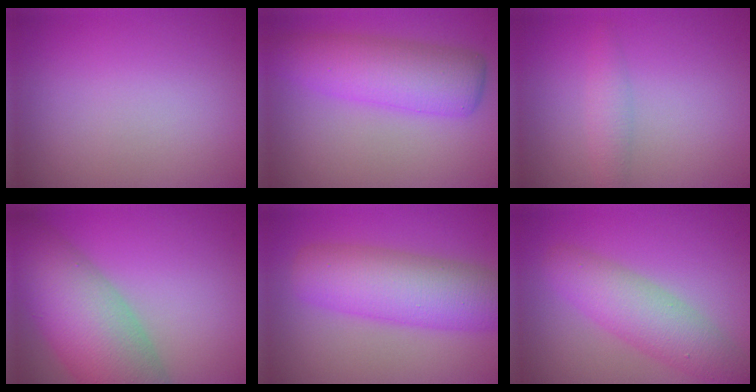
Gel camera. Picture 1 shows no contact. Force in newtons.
{"total": 6.1, "press": 6.1, "slide": 0.2}
{"total": 1.7, "press": 1.7, "slide": 0.1}
{"total": 11.4, "press": 11.3, "slide": 0.5}
{"total": 7.7, "press": 7.7, "slide": 0.2}
{"total": 5.3, "press": 5.3, "slide": 0.1}